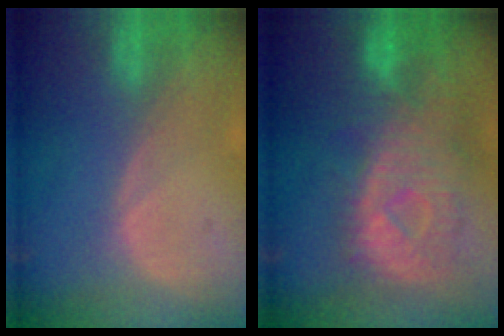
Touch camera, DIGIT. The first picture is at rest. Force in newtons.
{"total": 10.8, "press": 9.6, "slide": 5.0}